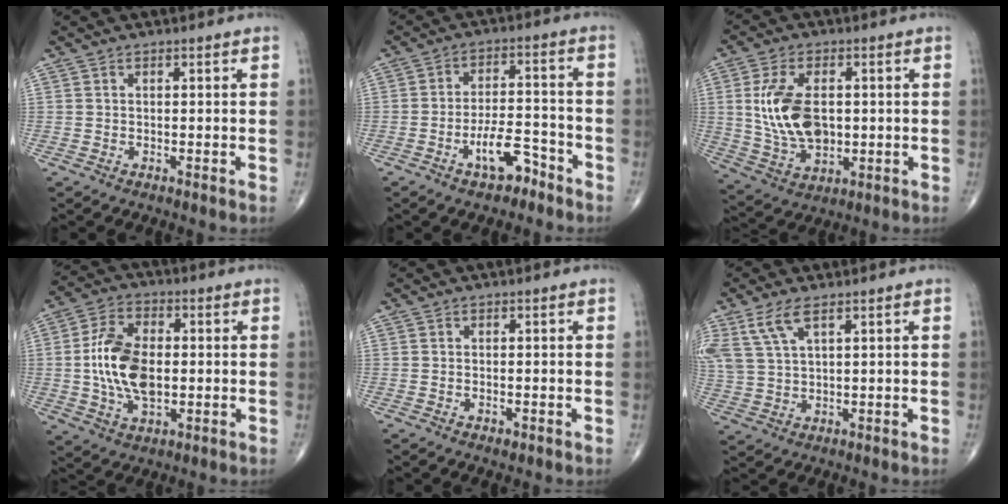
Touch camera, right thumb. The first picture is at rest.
{"total": 7.6, "force": [-4.7, 3.1, 5.0], "torque": [-0.074, 0.040, -0.078]}
{"total": 13.0, "force": [1.2, 7.7, 10.4], "torque": [-0.192, -0.007, 0.032]}
{"total": 13.3, "force": [-0.2, 7.8, 10.8], "torque": [-0.199, 0.008, -0.003]}
{"total": 1.0, "force": [-0.6, 0.5, 0.8], "torque": [-0.011, 0.001, -0.007]}
{"total": 6.6, "force": [3.8, 2.3, 4.9], "torque": [-0.123, -0.003, 0.086]}